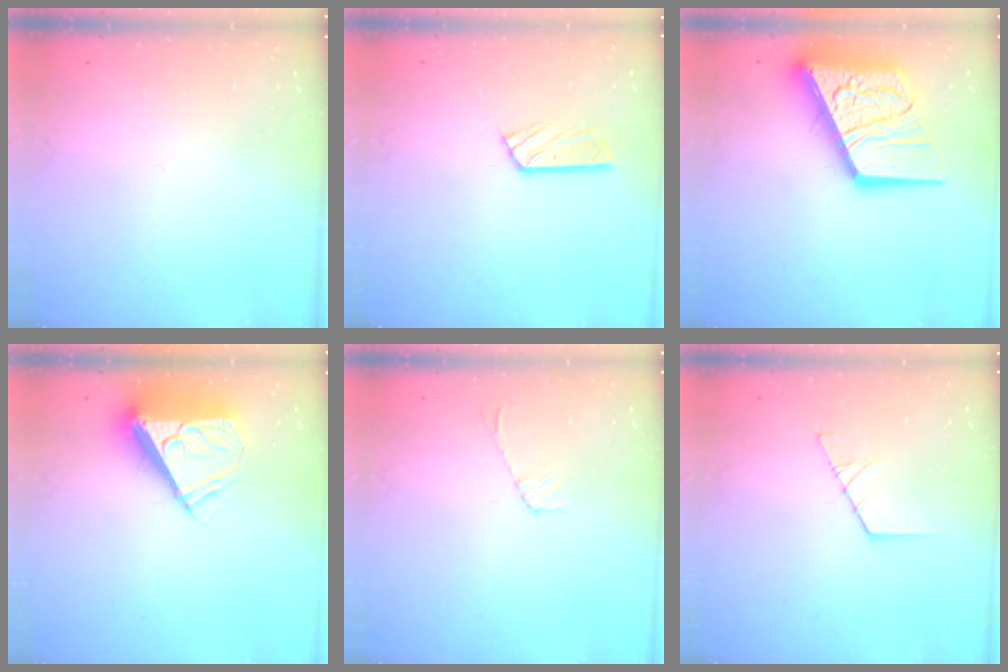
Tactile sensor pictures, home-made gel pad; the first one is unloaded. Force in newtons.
{"total": 4.8, "press": 4.8, "slide": 0.4}
{"total": 22.6, "press": 22.4, "slide": 2.3}
{"total": 9.3, "press": 9.2, "slide": 1.6}
{"total": 5.3, "press": 5.2, "slide": 0.5}
{"total": 2.1, "press": 2.1, "slide": 0.1}